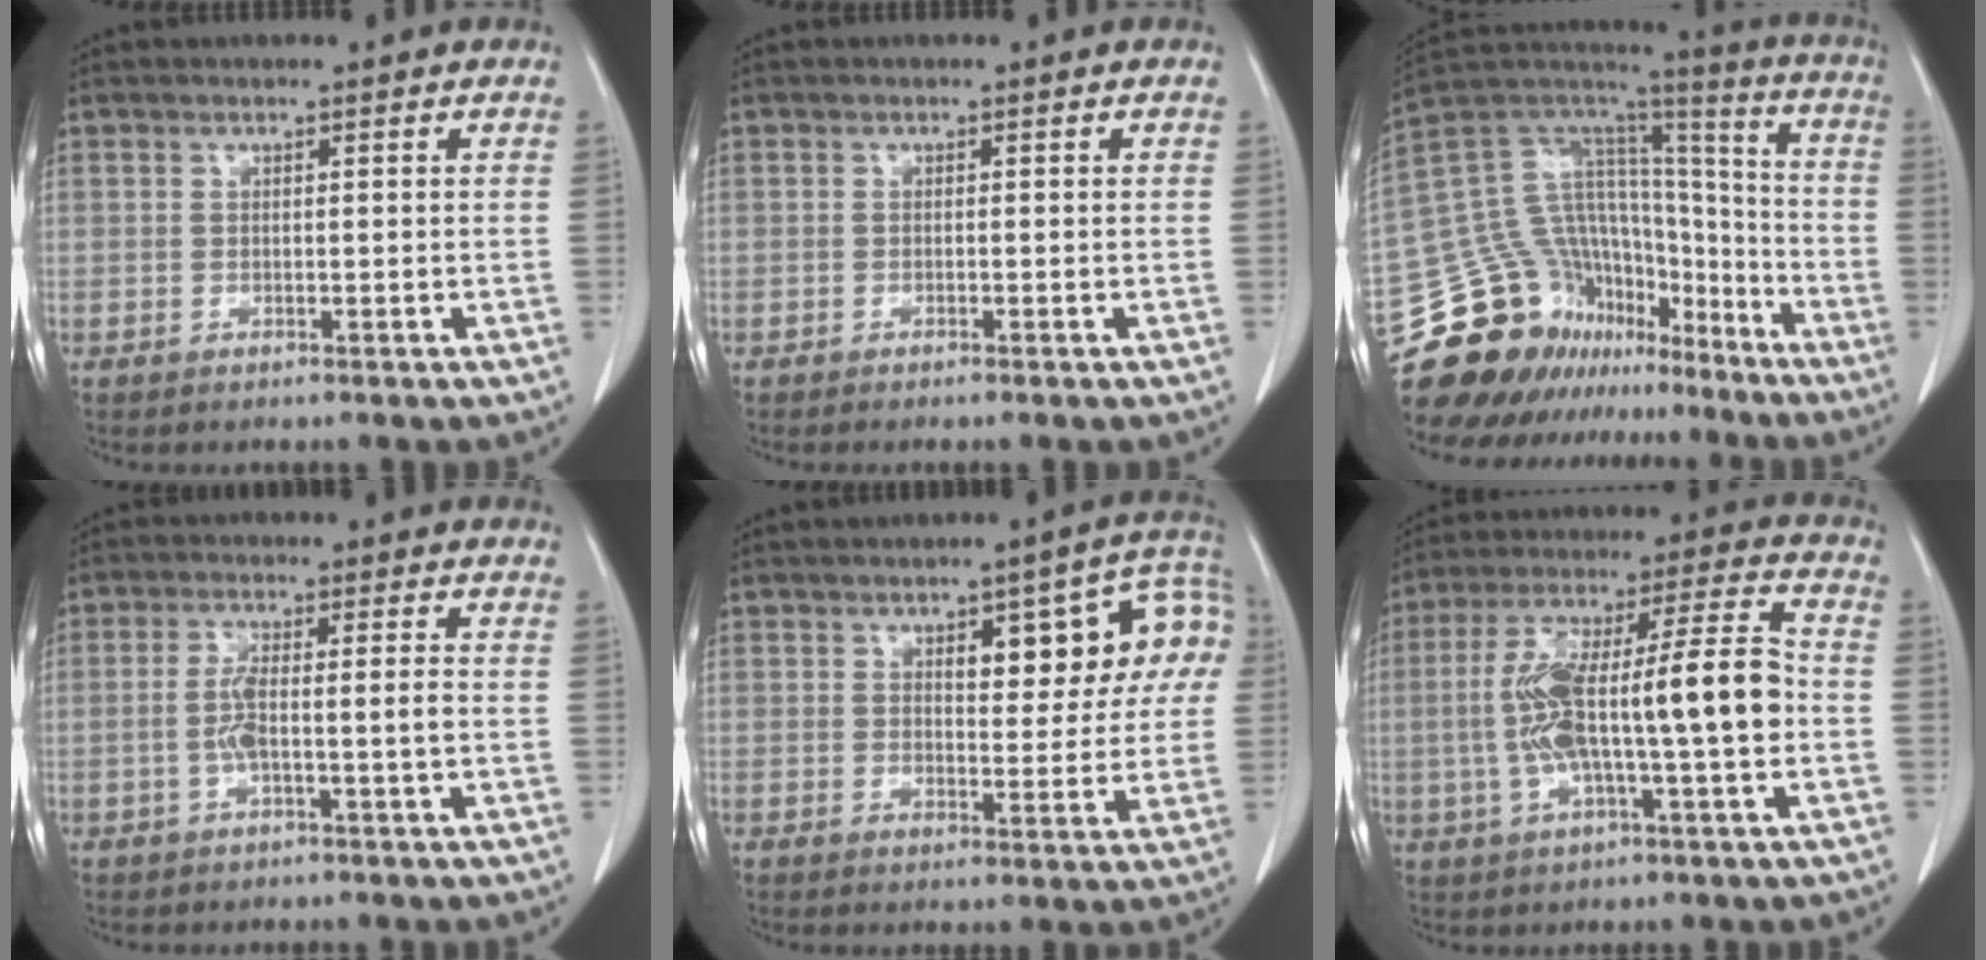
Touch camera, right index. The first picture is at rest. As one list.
[{"total": 0.9, "force": [-0.7, -0.1, 0.5], "torque": [-0.009, 0.000, -0.009]}, {"total": 23.9, "force": [-18.5, 12.9, 7.7], "torque": [-0.179, 0.060, -0.302]}, {"total": 5.0, "force": [-1.1, 0.4, 4.9], "torque": [-0.101, 0.009, -0.018]}, {"total": 11.9, "force": [3.4, 4.5, 10.5], "torque": [-0.124, 0.035, 0.043]}, {"total": 17.0, "force": [-1.8, 2.3, 16.7], "torque": [-0.302, 0.029, -0.030]}]